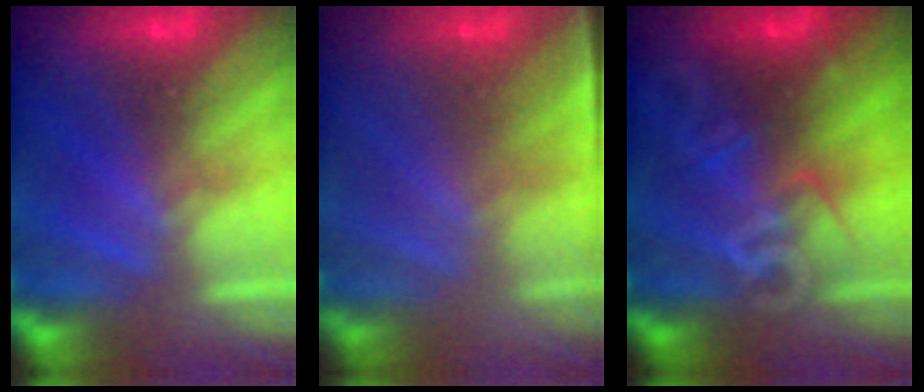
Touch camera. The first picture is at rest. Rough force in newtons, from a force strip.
{"total": 1.1}
{"total": 2.8}